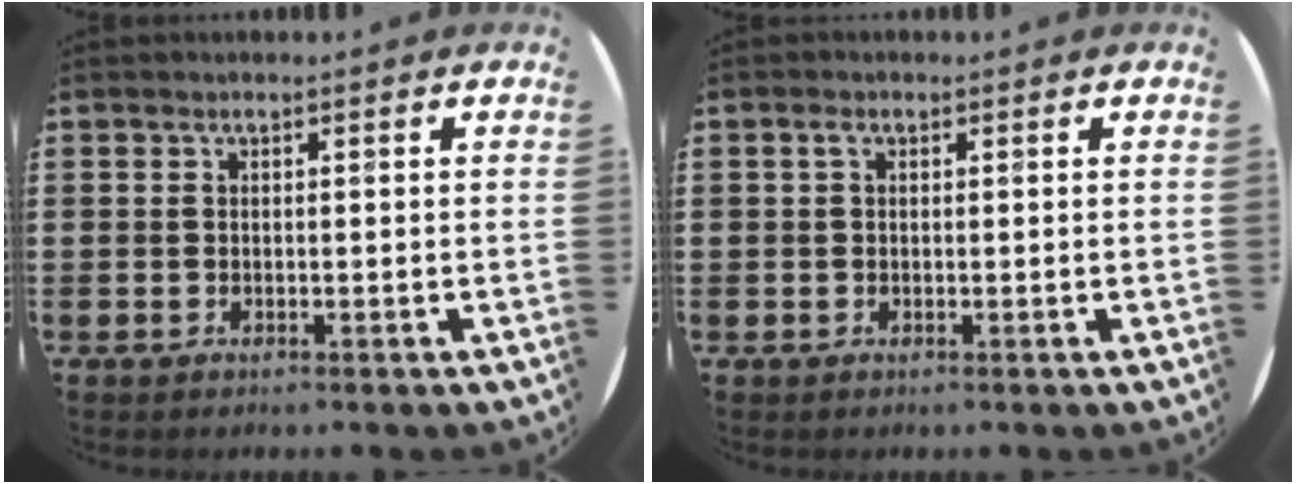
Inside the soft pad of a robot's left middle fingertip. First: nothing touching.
{"total": 0.8, "force": [0.3, 0.5, 0.6], "torque": [-0.003, 0.002, 0.003]}